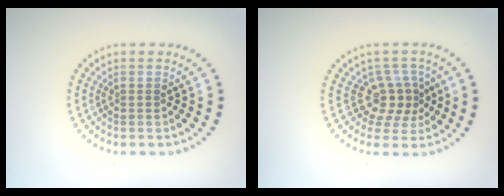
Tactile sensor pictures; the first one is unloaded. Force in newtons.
{"total": 3.0, "press": 2.2, "slide": 2.1}